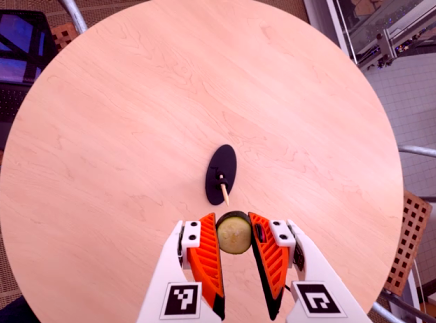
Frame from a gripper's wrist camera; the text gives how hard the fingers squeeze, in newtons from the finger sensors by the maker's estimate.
{"total": 7.5, "left": 7.3, "right": 7.7}